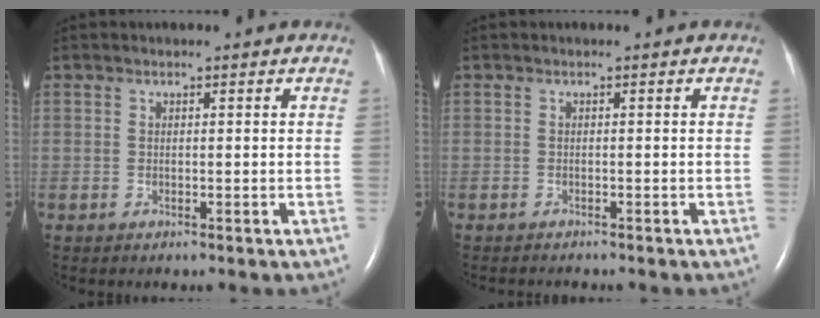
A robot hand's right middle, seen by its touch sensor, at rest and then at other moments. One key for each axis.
{"total": 1.6, "fx": -1.5, "fy": 0.3, "fz": 0.5, "tx": -0.010, "ty": -0.004, "tz": -0.018}